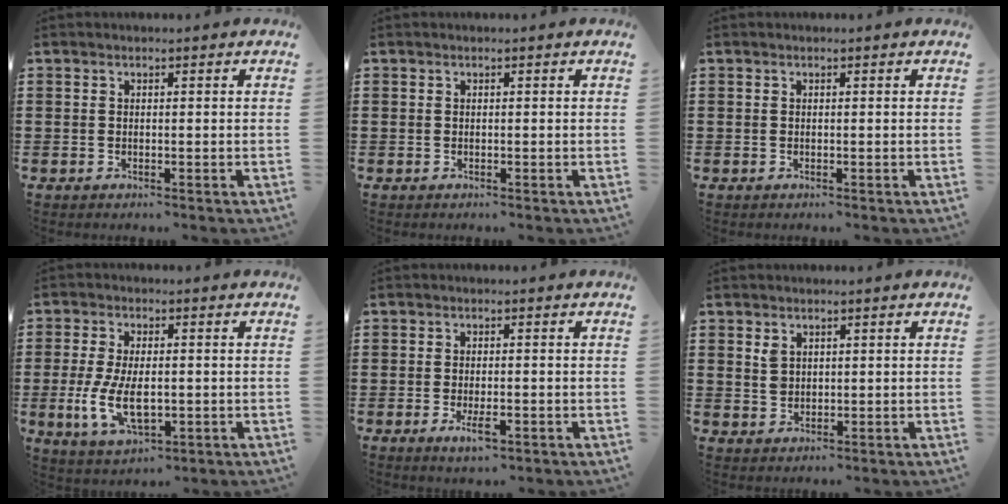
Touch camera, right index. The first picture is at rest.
{"total": 0.0}
{"total": 0.0}
{"total": 7.6, "force": [-1.1, 3.7, 6.6], "torque": [-0.149, -0.006, -0.024]}
{"total": 3.0, "force": [-1.2, 0.9, 2.5], "torque": [-0.057, -0.005, -0.026]}
{"total": 2.1, "force": [1.2, 1.4, 1.0], "torque": [-0.025, 0.005, 0.023]}